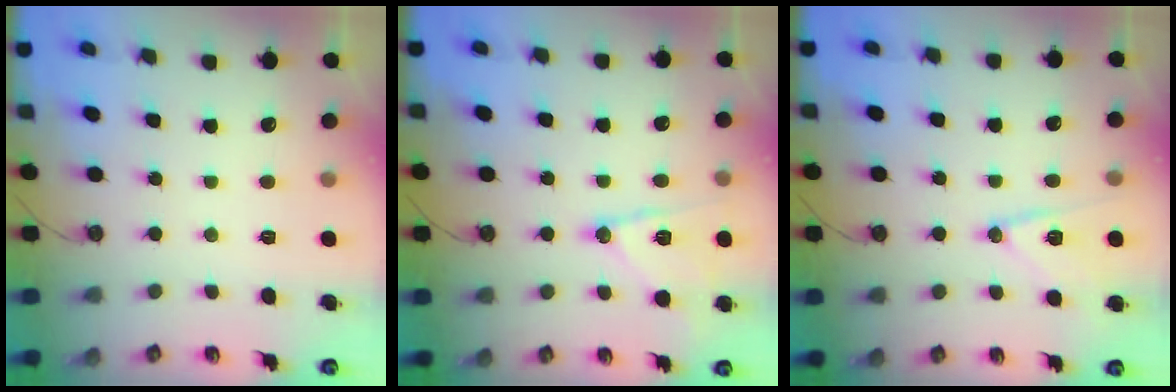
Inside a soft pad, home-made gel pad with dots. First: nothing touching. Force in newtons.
{"total": 12.1, "press": 11.9, "slide": 2.0}
{"total": 12.3, "press": 12.2, "slide": 1.3}